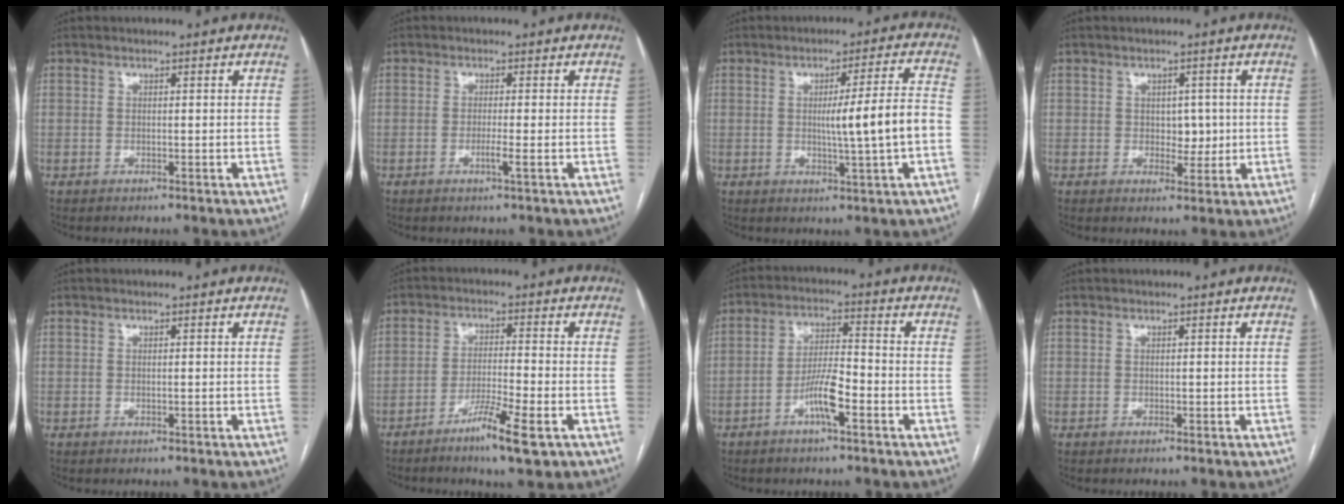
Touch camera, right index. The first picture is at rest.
{"total": 1.9, "force": [-0.7, -0.4, 1.8], "torque": [-0.035, -0.004, -0.014]}
{"total": 9.1, "force": [-1.0, -0.7, 9.1], "torque": [-0.134, 0.003, -0.012]}
{"total": 3.2, "force": [0.2, 2.2, 2.3], "torque": [-0.024, 0.002, 0.006]}
{"total": 0.0}
{"total": 7.6, "force": [-4.3, 0.3, 6.3], "torque": [-0.113, -0.013, -0.073]}
{"total": 6.6, "force": [-3.2, 0.9, 5.7], "torque": [-0.115, 0.006, -0.058]}
{"total": 0.0}